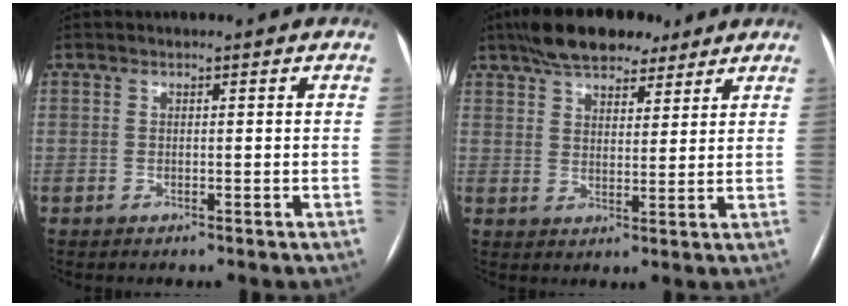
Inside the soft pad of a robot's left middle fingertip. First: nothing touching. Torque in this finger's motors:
{"motor_torque": [0.51, -0.50, 0.10, 0.07]}